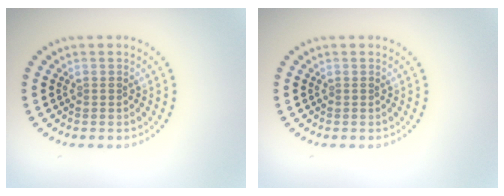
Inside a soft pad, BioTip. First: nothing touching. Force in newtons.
{"total": 0.0}